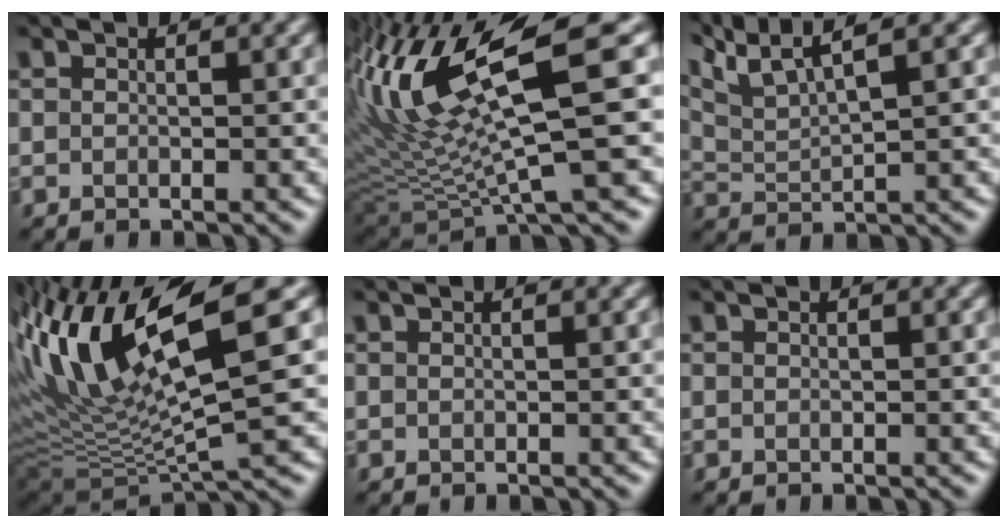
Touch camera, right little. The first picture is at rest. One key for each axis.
{"total": 10.9, "fx": 3.4, "fy": 0.5, "fz": 10.4, "tx": -0.214, "ty": 0.031, "tz": 0.069}
{"total": 5.4, "fx": 4.9, "fy": -2.0, "fz": 1.2, "tx": -0.028, "ty": 0.020, "tz": 0.088}
{"total": 11.2, "fx": 4.9, "fy": 1.0, "fz": 10.0, "tx": -0.208, "ty": 0.036, "tz": 0.085}
{"total": 0.0}
{"total": 0.0}